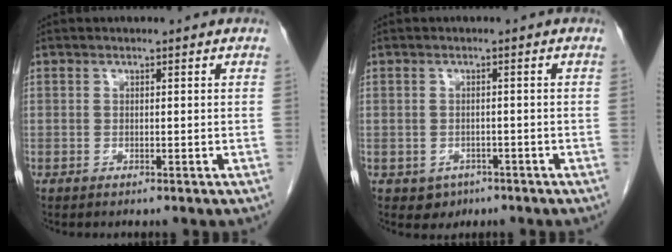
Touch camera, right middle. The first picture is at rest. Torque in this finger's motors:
{"motor_torque": [-0.32, -0.07, 0.00, -0.01]}